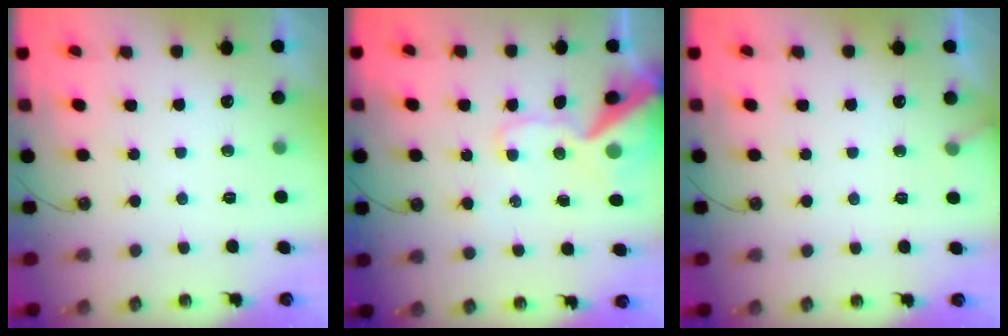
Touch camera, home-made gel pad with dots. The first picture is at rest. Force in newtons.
{"total": 14.8, "press": 14.6, "slide": 2.2}
{"total": 4.1, "press": 4.1, "slide": 0.3}